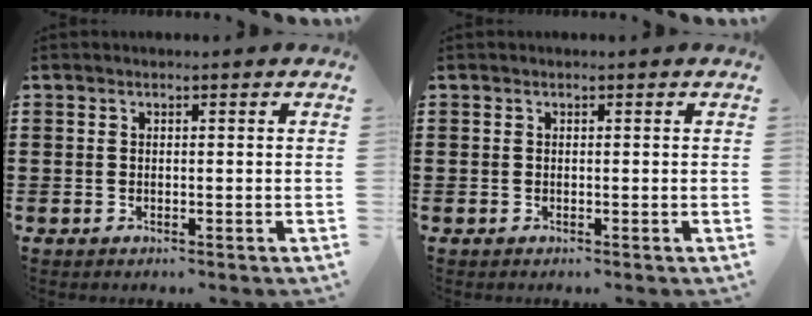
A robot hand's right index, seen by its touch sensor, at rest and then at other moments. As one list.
[{"total": 0.0}]